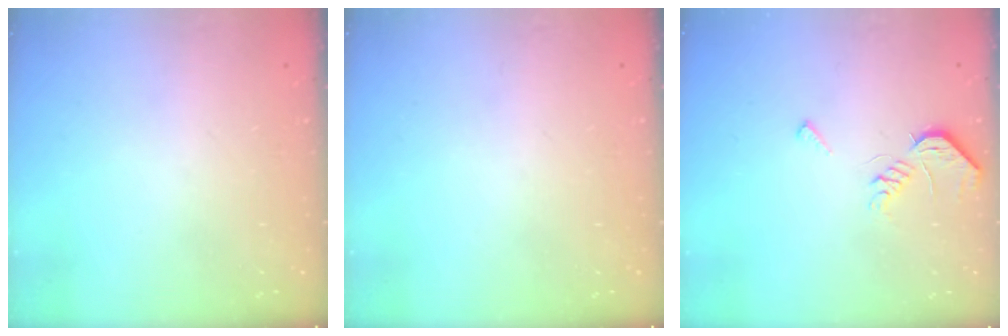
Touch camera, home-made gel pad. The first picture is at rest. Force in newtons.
{"total": 0.0}
{"total": 6.8, "press": 6.8, "slide": 0.7}